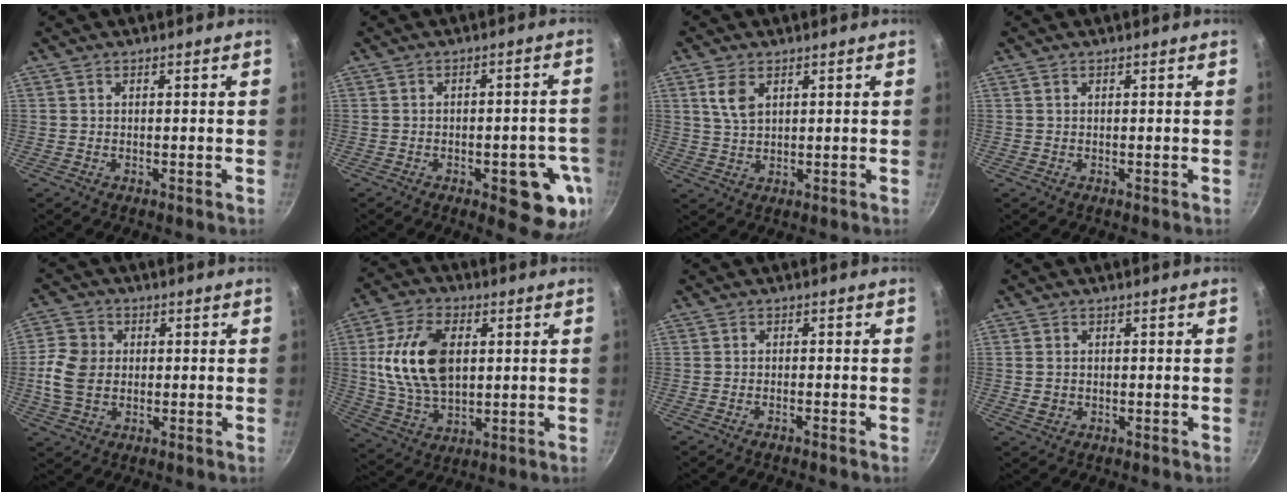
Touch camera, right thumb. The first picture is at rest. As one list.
[{"total": 10.3, "force": [-3.6, 4.8, 8.4], "torque": [-0.054, 0.008, -0.043]}, {"total": 4.9, "force": [2.1, 2.8, 3.4], "torque": [-0.062, -0.007, 0.045]}, {"total": 0.0}, {"total": 8.7, "force": [-0.2, 6.8, 5.3], "torque": [-0.090, 0.005, -0.013]}, {"total": 16.0, "force": [2.5, 9.8, 12.3], "torque": [-0.217, -0.003, 0.049]}, {"total": 1.0, "force": [-0.9, 0.1, 0.5], "torque": [-0.019, 0.010, -0.016]}, {"total": 2.3, "force": [-0.3, 1.9, 1.3], "torque": [-0.022, 0.004, -0.005]}]